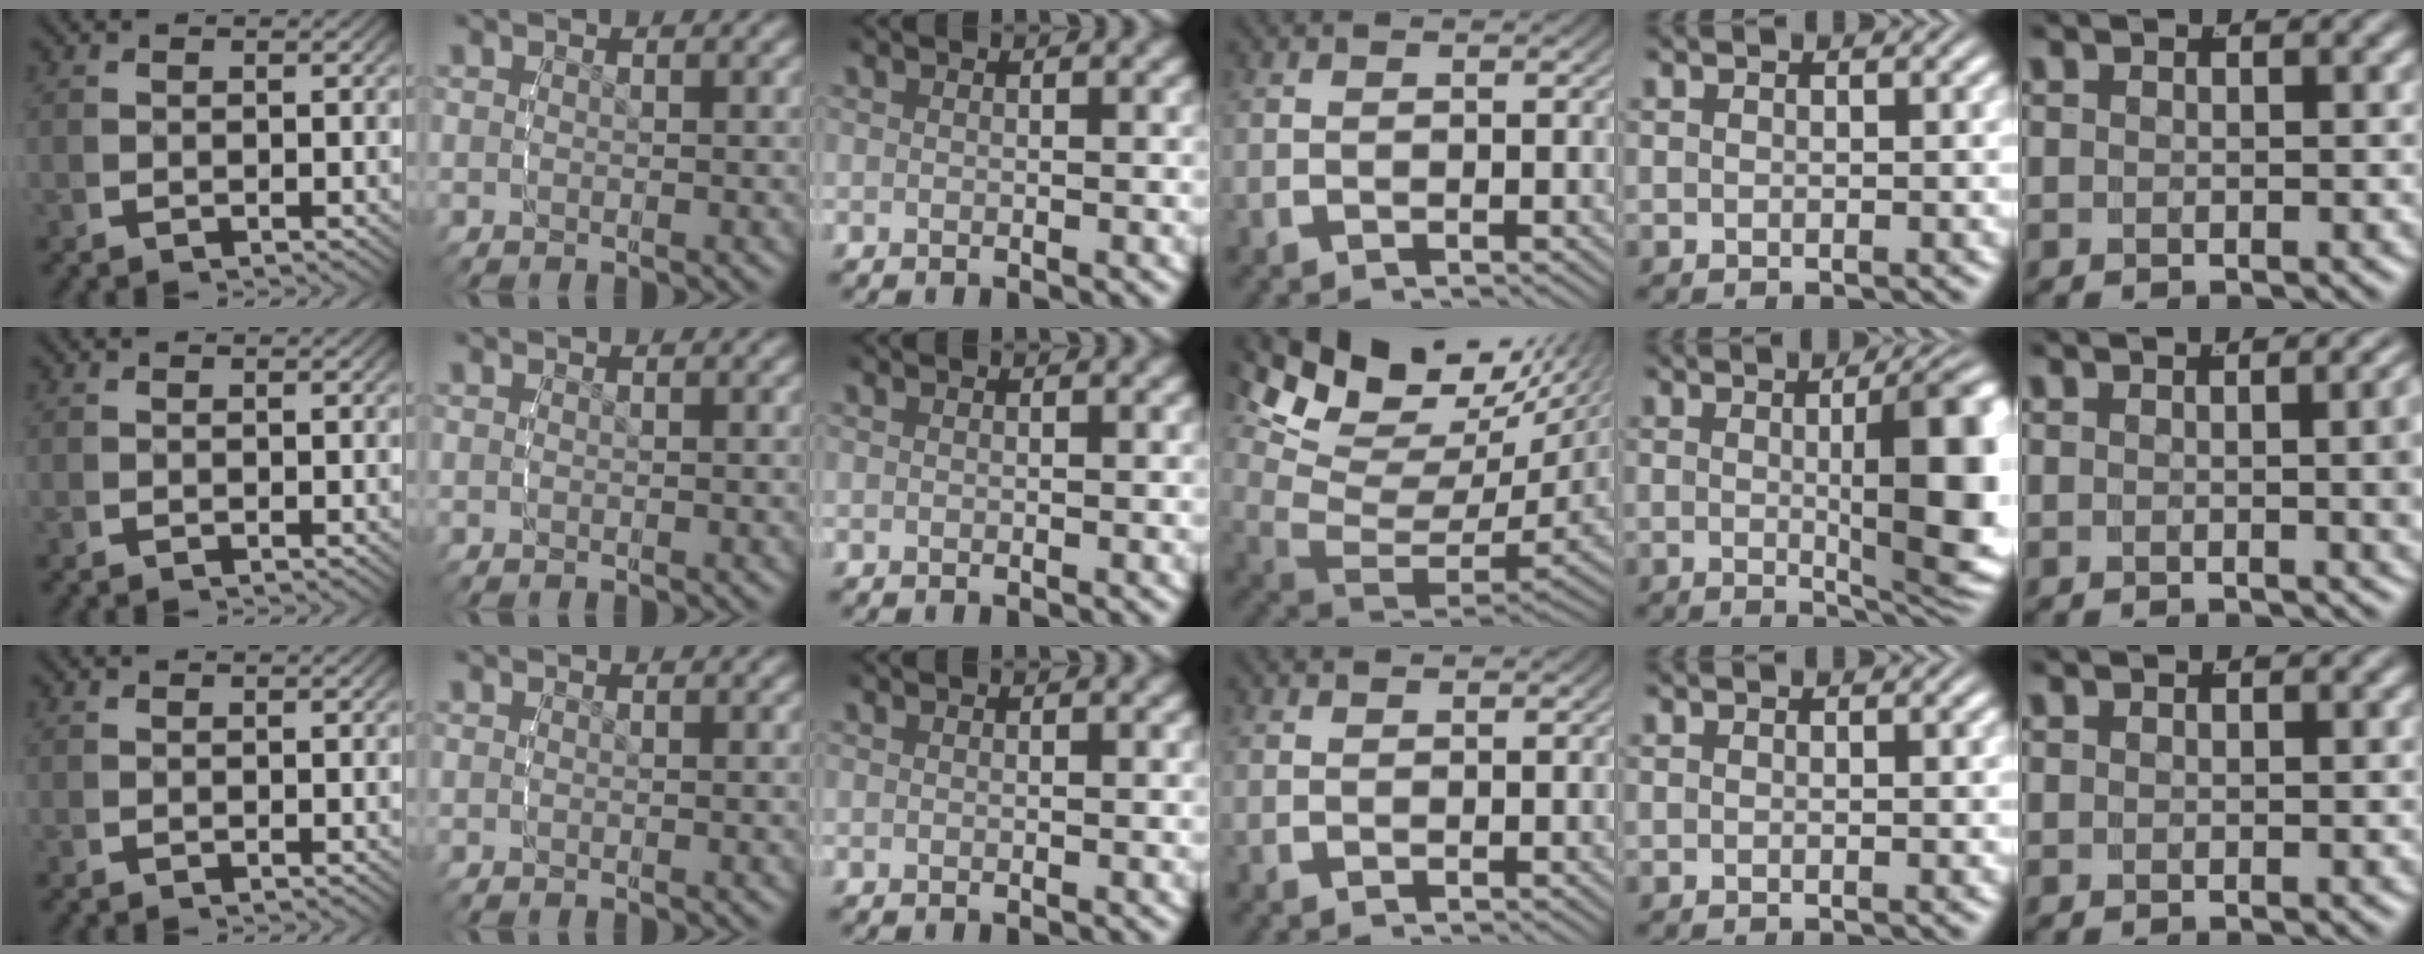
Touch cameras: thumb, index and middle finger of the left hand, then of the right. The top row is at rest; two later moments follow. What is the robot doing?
{"motion": "lift_and_place", "object": "screwdriver"}